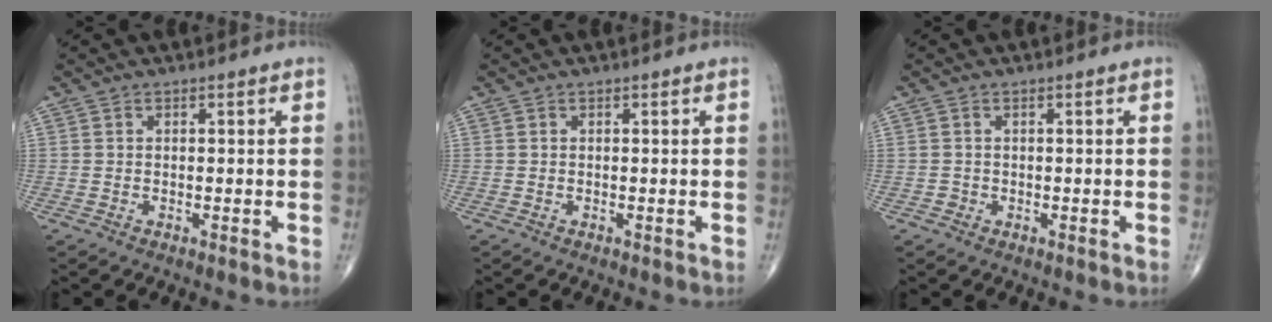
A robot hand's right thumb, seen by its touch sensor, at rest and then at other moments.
{"total": 0.0}
{"total": 0.7, "force": [-0.3, 0.6, 0.0], "torque": [0.000, 0.003, -0.005]}